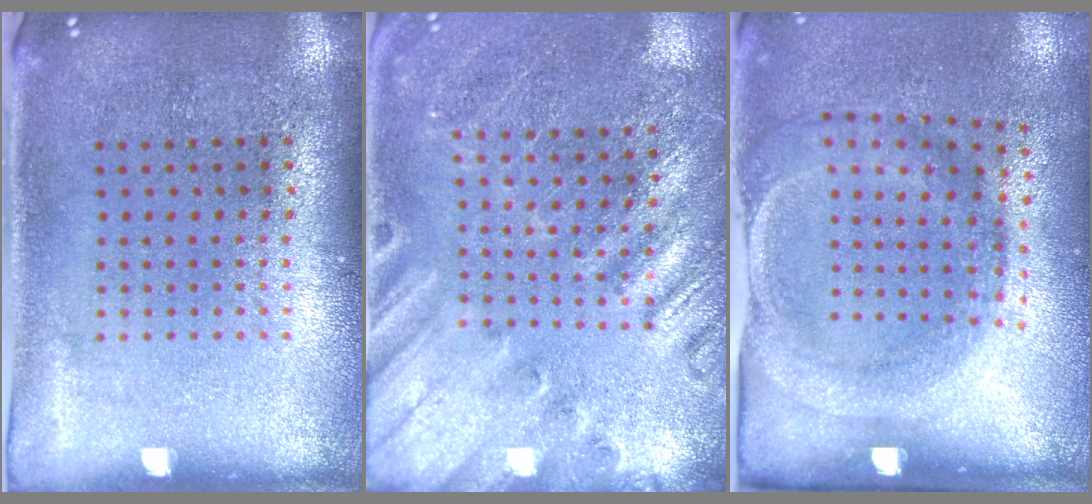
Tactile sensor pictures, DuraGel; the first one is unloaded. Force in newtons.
{"total": 2.3, "press": 2.2, "slide": 0.6}
{"total": 1.8, "press": 1.2, "slide": 1.4}